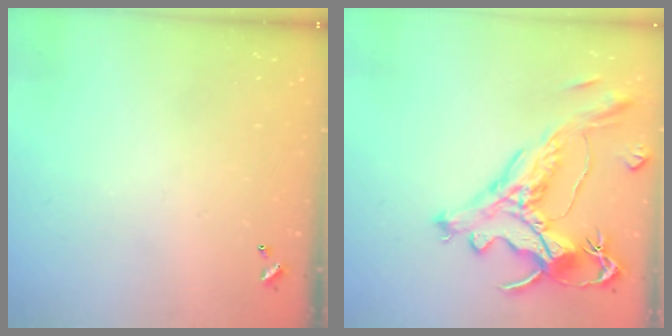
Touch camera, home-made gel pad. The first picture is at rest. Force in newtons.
{"total": 2.1, "press": 1.6, "slide": 1.3}